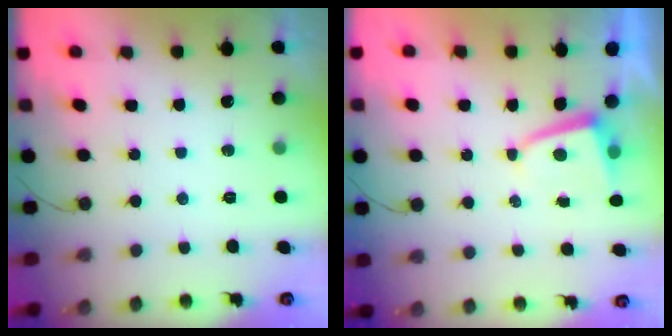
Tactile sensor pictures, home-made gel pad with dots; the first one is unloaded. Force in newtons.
{"total": 2.0, "press": 1.9, "slide": 0.3}